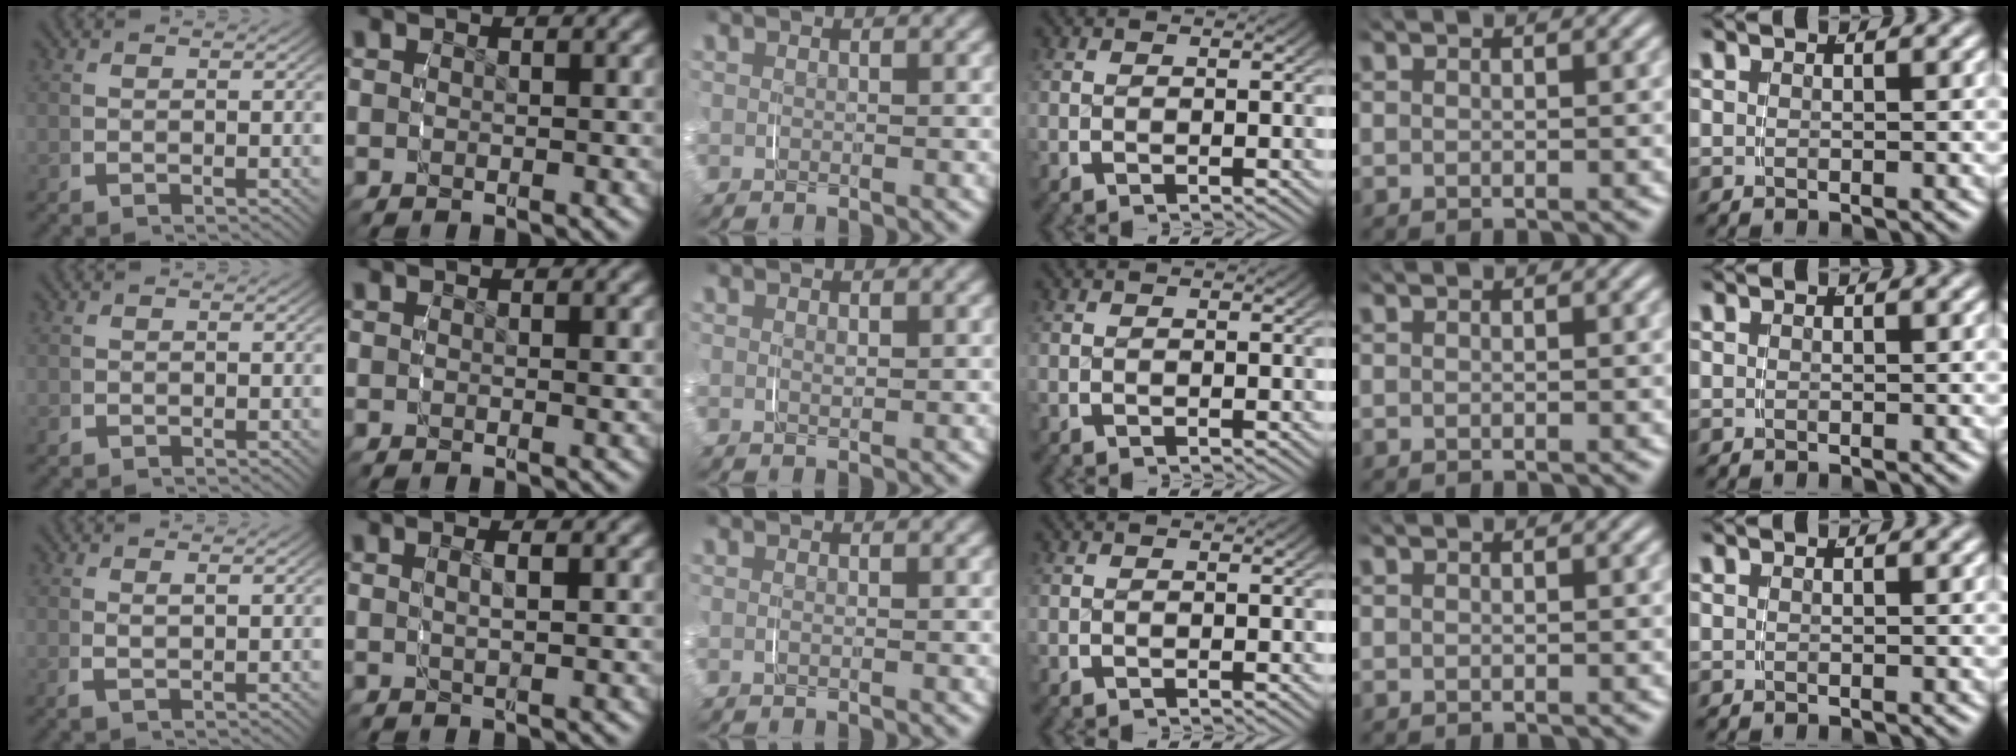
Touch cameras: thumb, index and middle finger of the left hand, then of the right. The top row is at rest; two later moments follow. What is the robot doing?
{"motion": "grasp_and_lifting", "object": "pen bag"}